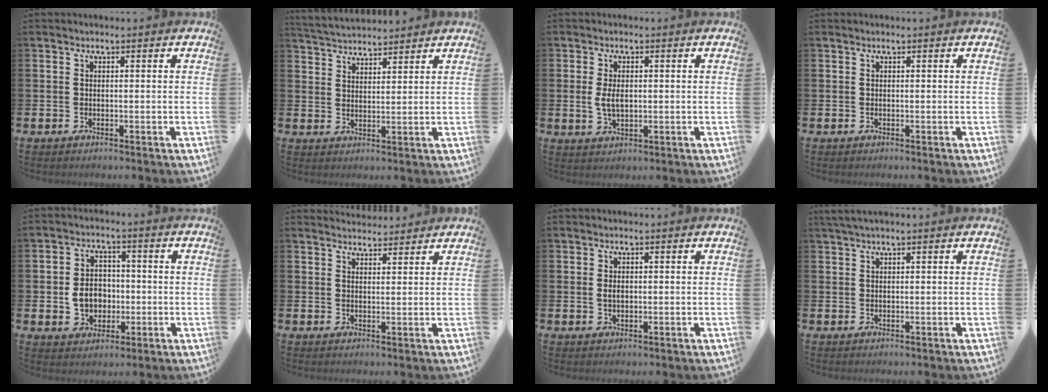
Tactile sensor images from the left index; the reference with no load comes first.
{"total": 3.7, "force": [3.7, 0.6, 0.0], "torque": [-0.020, -0.015, 0.068]}
{"total": 3.3, "force": [0.3, 1.8, 2.7], "torque": [-0.042, 0.003, 0.001]}
{"total": 0.0}
{"total": 5.8, "force": [-0.5, 4.9, 3.0], "torque": [-0.047, 0.008, -0.015]}
{"total": 3.0, "force": [2.9, 0.6, -0.2], "torque": [0.009, -0.017, 0.051]}
{"total": 1.1, "force": [0.2, 0.7, 0.8], "torque": [-0.005, 0.002, 0.000]}
{"total": 1.6, "force": [1.3, 0.0, 1.0], "torque": [-0.023, 0.006, 0.023]}